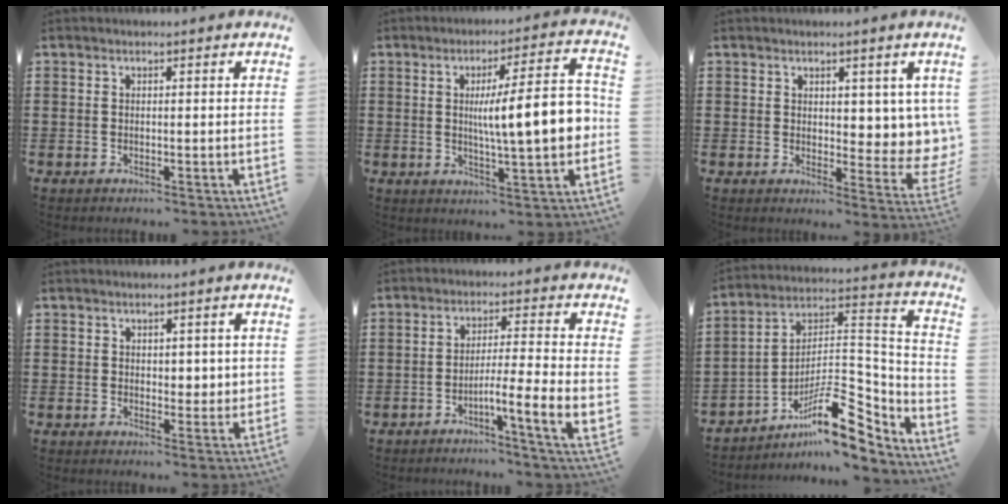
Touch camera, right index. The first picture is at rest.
{"total": 12.3, "force": [0.4, 2.4, 12.1], "torque": [-0.182, -0.008, -0.001]}
{"total": 5.0, "force": [2.7, 3.1, 2.8], "torque": [-0.034, -0.017, 0.046]}
{"total": 2.4, "force": [1.2, 1.9, 1.0], "torque": [-0.010, 0.005, 0.017]}
{"total": 6.4, "force": [-2.6, 0.2, 5.8], "torque": [-0.097, -0.006, -0.043]}
{"total": 13.6, "force": [-8.5, 4.5, 9.6], "torque": [-0.148, 0.016, -0.159]}